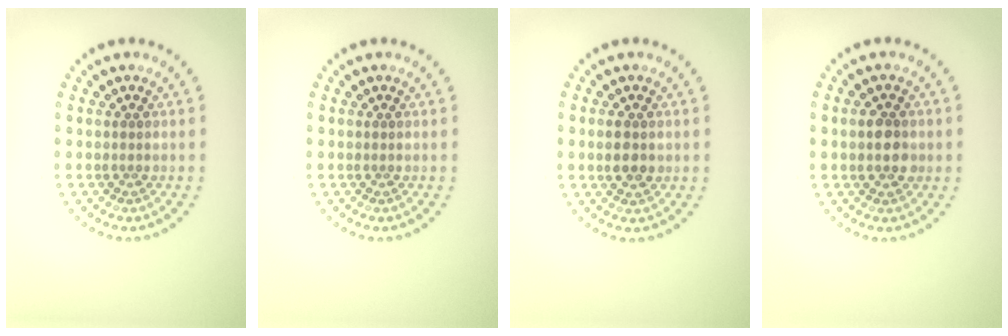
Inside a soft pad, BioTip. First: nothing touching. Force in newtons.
{"total": 0.0}
{"total": 2.0, "press": 2.0, "slide": 0.2}
{"total": 2.6, "press": 2.6, "slide": 0.1}